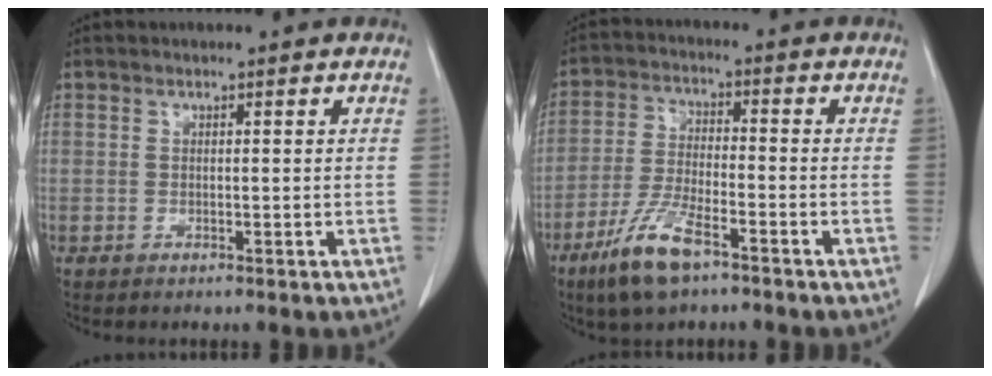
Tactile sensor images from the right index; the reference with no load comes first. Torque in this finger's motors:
{"motor_torque": [1.29, -0.84, 0.48, 0.15]}